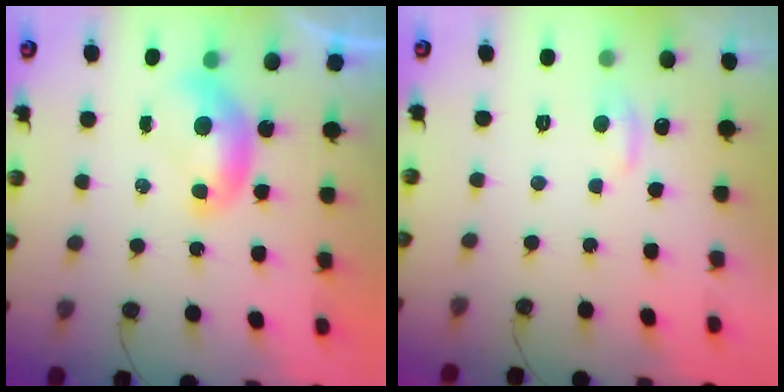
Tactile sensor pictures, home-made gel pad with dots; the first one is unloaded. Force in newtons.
{"total": 1.0, "press": 0.7, "slide": 0.7}